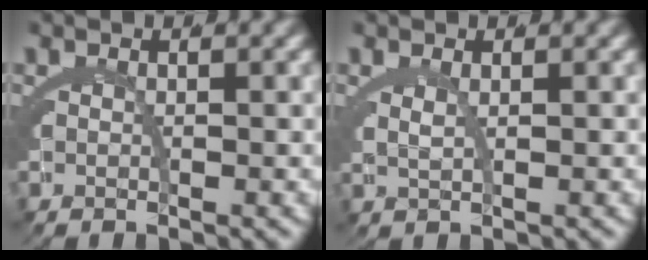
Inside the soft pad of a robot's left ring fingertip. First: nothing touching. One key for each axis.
{"total": 1.0, "fx": 0.5, "fy": 0.5, "fz": 0.7, "tx": -0.023, "ty": -0.009, "tz": 0.017}